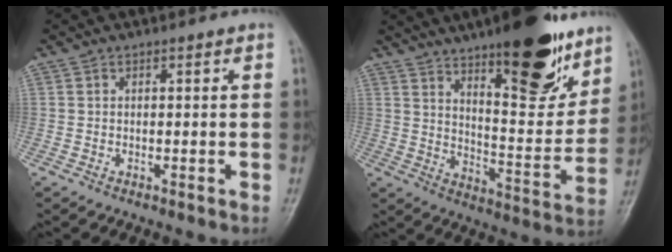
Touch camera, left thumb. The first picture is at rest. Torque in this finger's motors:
{"motor_torque": [2.81, 1.73, 1.62, -1.15, 0.14]}